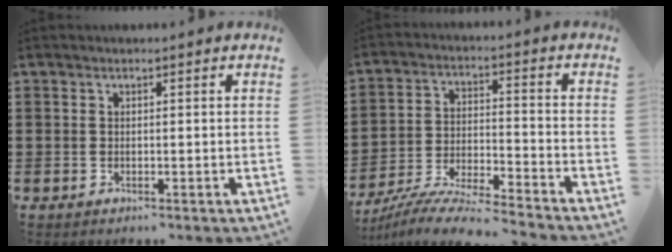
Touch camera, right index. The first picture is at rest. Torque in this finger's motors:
{"motor_torque": [0.01, 0.84, 0.49, 0.18]}